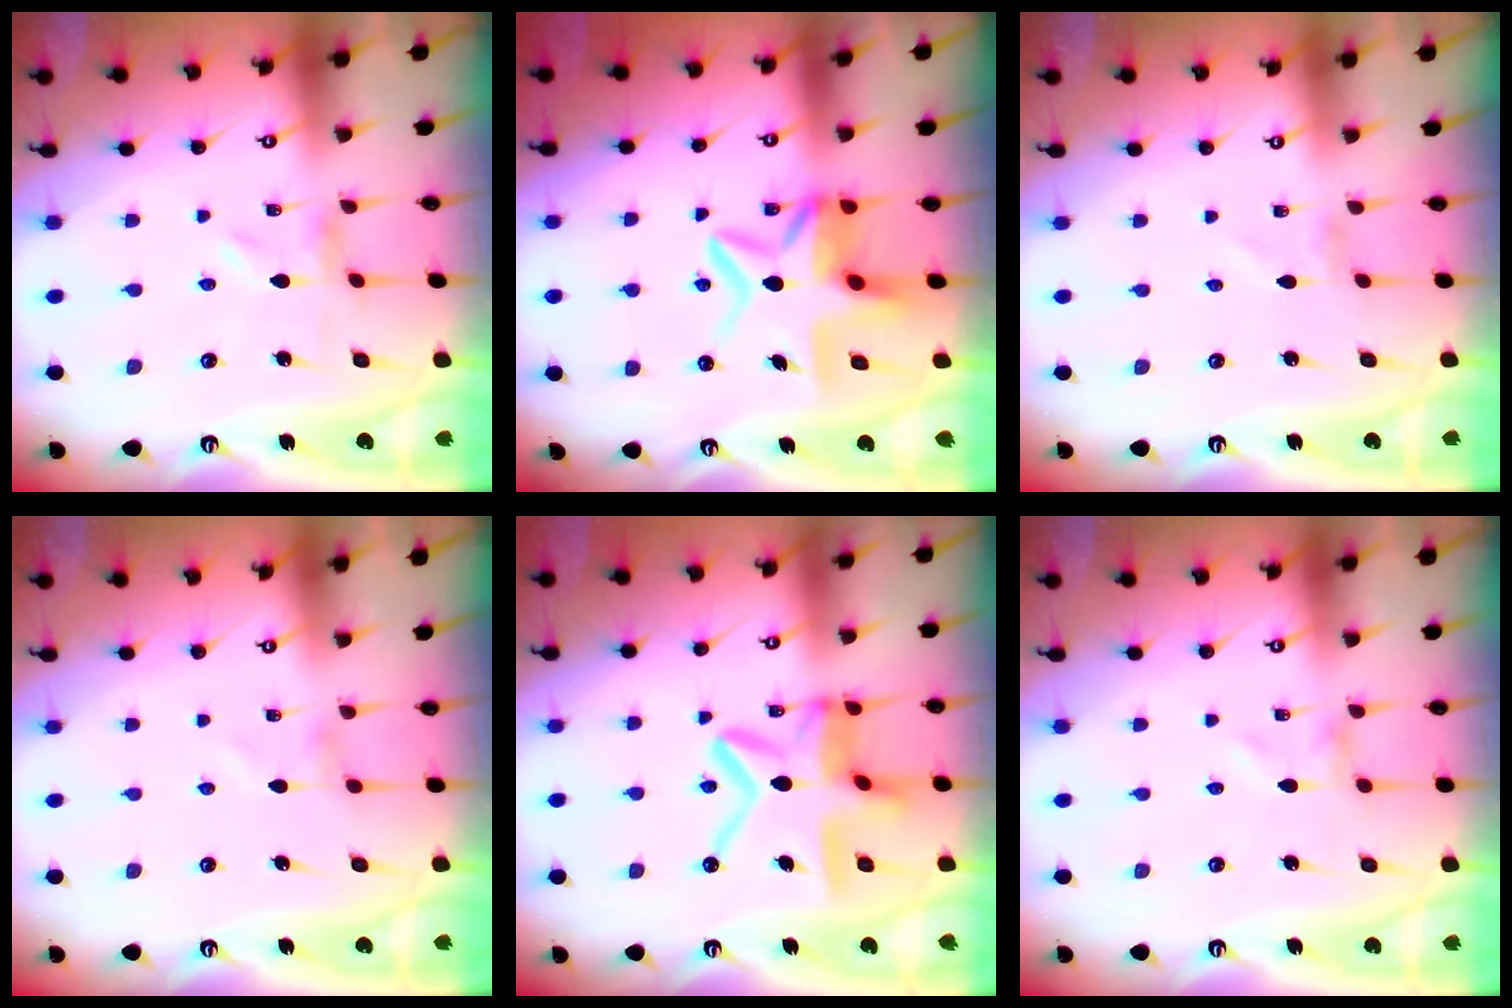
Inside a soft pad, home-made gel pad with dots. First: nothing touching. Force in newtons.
{"total": 11.5, "press": 11.4, "slide": 1.8}
{"total": 1.3, "press": 1.3, "slide": 0.1}
{"total": 0.0}
{"total": 15.9, "press": 15.9, "slide": 1.3}
{"total": 0.9, "press": 0.9, "slide": 0.1}